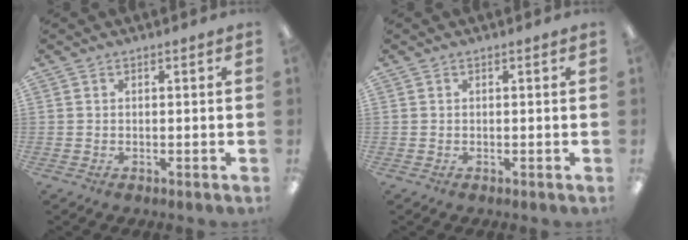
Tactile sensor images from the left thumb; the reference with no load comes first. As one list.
[{"total": 0.0}]